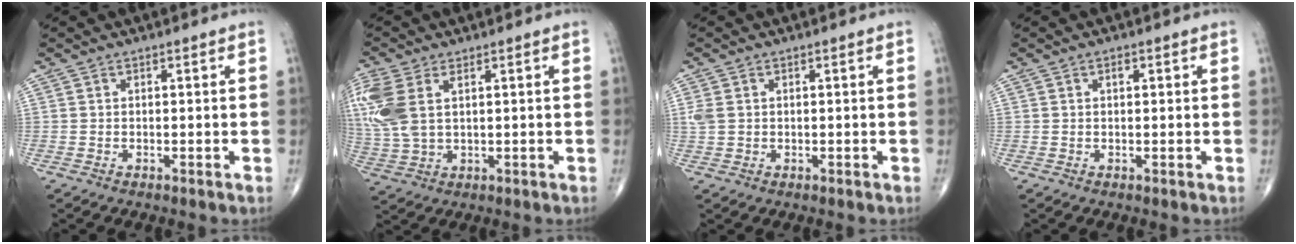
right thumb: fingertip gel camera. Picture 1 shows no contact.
{"total": 11.9, "force": [3.6, 6.8, 9.2], "torque": [-0.250, 0.005, 0.081]}
{"total": 2.3, "force": [0.4, 1.7, 1.5], "torque": [-0.046, 0.003, 0.013]}
{"total": 1.7, "force": [0.7, 0.8, 1.3], "torque": [-0.018, 0.000, 0.009]}